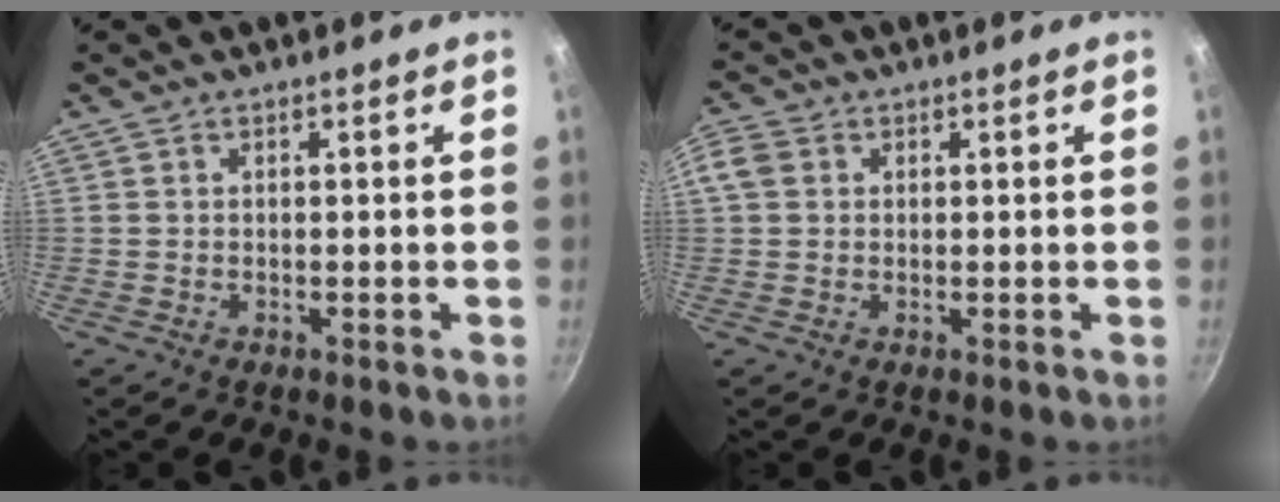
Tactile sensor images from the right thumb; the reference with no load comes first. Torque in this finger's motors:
{"motor_torque": [1.11, 1.12, 0.52, -0.43, 0.11]}